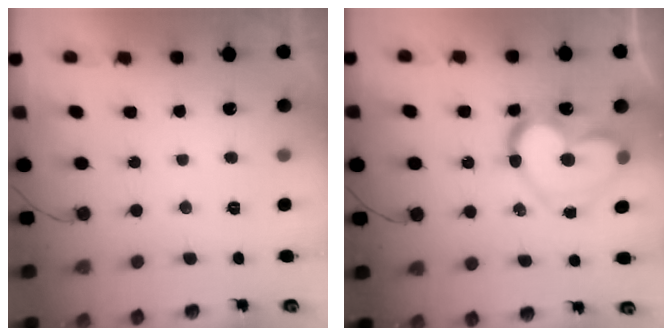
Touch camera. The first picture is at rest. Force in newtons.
{"total": 18.4, "press": 18.3, "slide": 1.7}